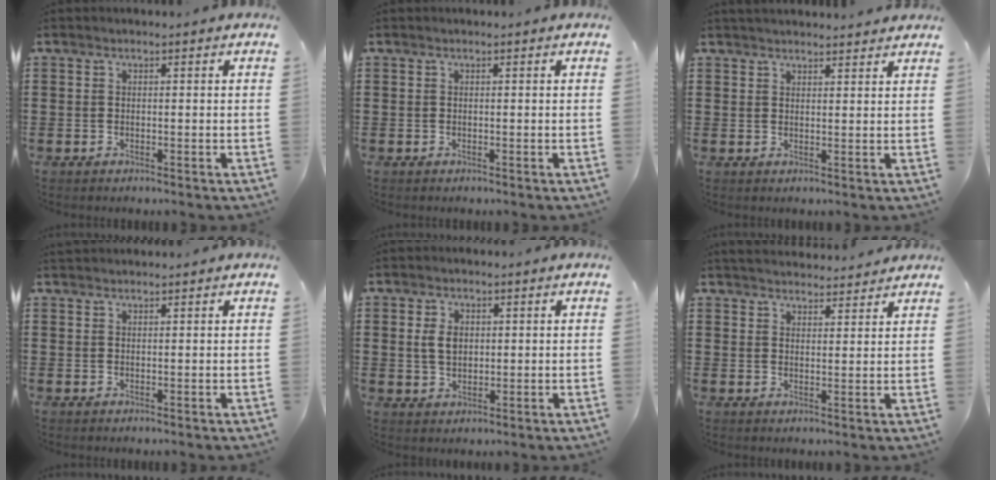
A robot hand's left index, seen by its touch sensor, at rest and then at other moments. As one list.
[{"total": 0.0}, {"total": 2.0, "force": [2.0, 0.1, 0.0], "torque": [-0.005, -0.001, 0.038]}, {"total": 0.8, "force": [0.8, 0.1, 0.1], "torque": [-0.004, -0.001, 0.017]}, {"total": 3.4, "force": [0.7, 2.2, 2.5], "torque": [-0.047, 0.004, 0.011]}, {"total": 3.1, "force": [3.0, 0.4, 0.2], "torque": [-0.014, -0.010, 0.056]}]